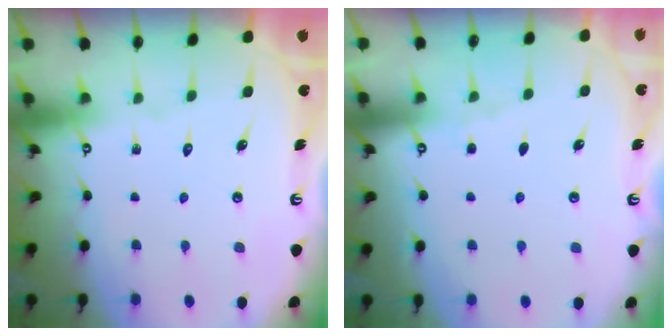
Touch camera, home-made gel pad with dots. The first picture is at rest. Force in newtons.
{"total": 2.5, "press": 2.4, "slide": 0.4}